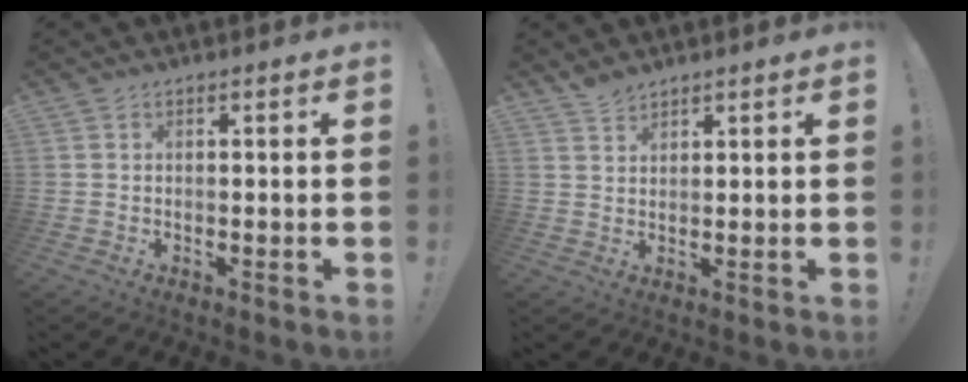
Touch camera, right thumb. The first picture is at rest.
{"total": 3.0, "force": [2.7, 0.9, 0.8], "torque": [-0.016, -0.016, 0.052]}